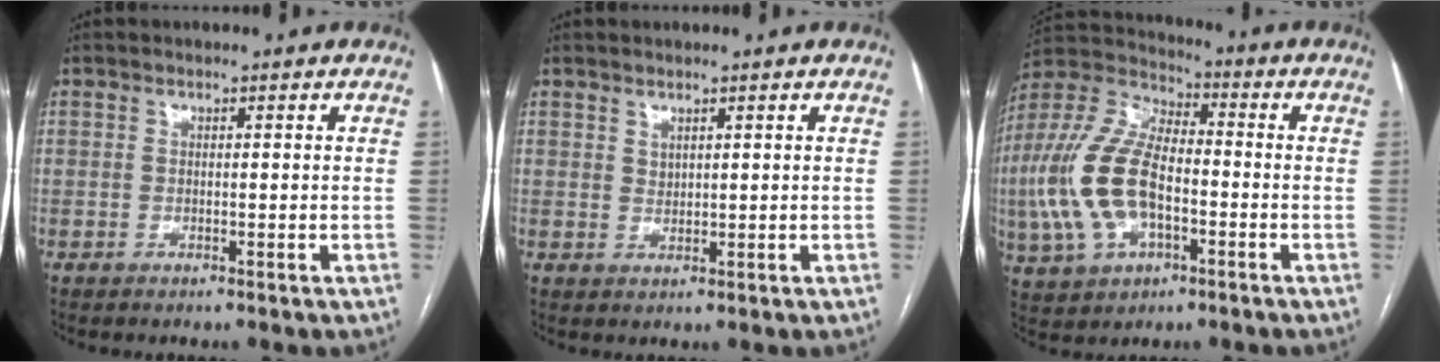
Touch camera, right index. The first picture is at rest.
{"total": 1.0, "force": [0.8, 0.5, 0.3], "torque": [-0.001, -0.005, 0.016]}
{"total": 15.9, "force": [-3.4, 8.0, 13.2], "torque": [-0.310, 0.014, -0.062]}